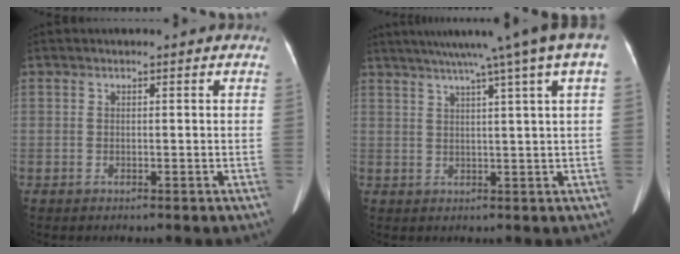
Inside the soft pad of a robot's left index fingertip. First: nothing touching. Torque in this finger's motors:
{"motor_torque": [0.68, -1.46, 0.93, 0.21]}